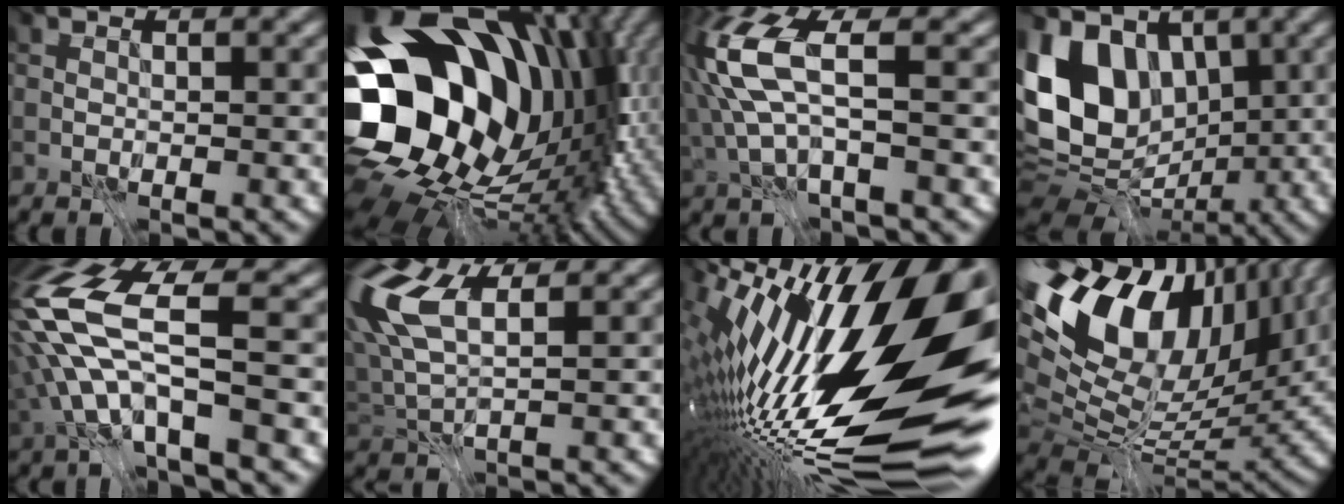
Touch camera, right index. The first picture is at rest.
{"total": 17.0, "force": [0.8, 12.4, 11.6], "torque": [-0.206, -0.024, 0.064]}
{"total": 5.3, "force": [-1.4, 0.6, 5.0], "torque": [-0.141, 0.000, -0.006]}
{"total": 8.8, "force": [0.0, 7.0, 5.3], "torque": [-0.112, -0.012, 0.010]}
{"total": 9.5, "force": [-2.1, 2.3, 9.0], "torque": [-0.221, -0.006, -0.020]}
{"total": 8.9, "force": [2.6, 3.8, 7.6], "torque": [-0.185, 0.006, 0.065]}
{"total": 16.9, "force": [-0.8, 4.9, 16.1], "torque": [-0.267, -0.002, -0.021]}
{"total": 14.9, "force": [4.4, 8.3, 11.6], "torque": [-0.240, 0.024, 0.087]}